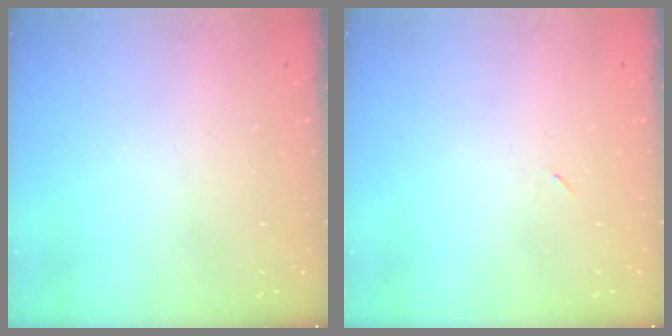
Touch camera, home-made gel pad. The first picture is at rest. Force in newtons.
{"total": 2.2, "press": 1.9, "slide": 1.2}